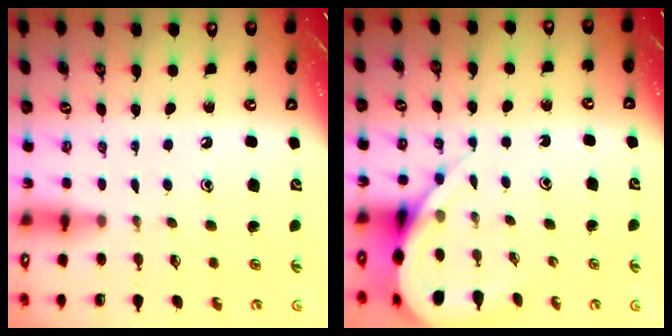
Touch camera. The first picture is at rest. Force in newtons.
{"total": 8.2, "press": 8.2, "slide": 0.9}